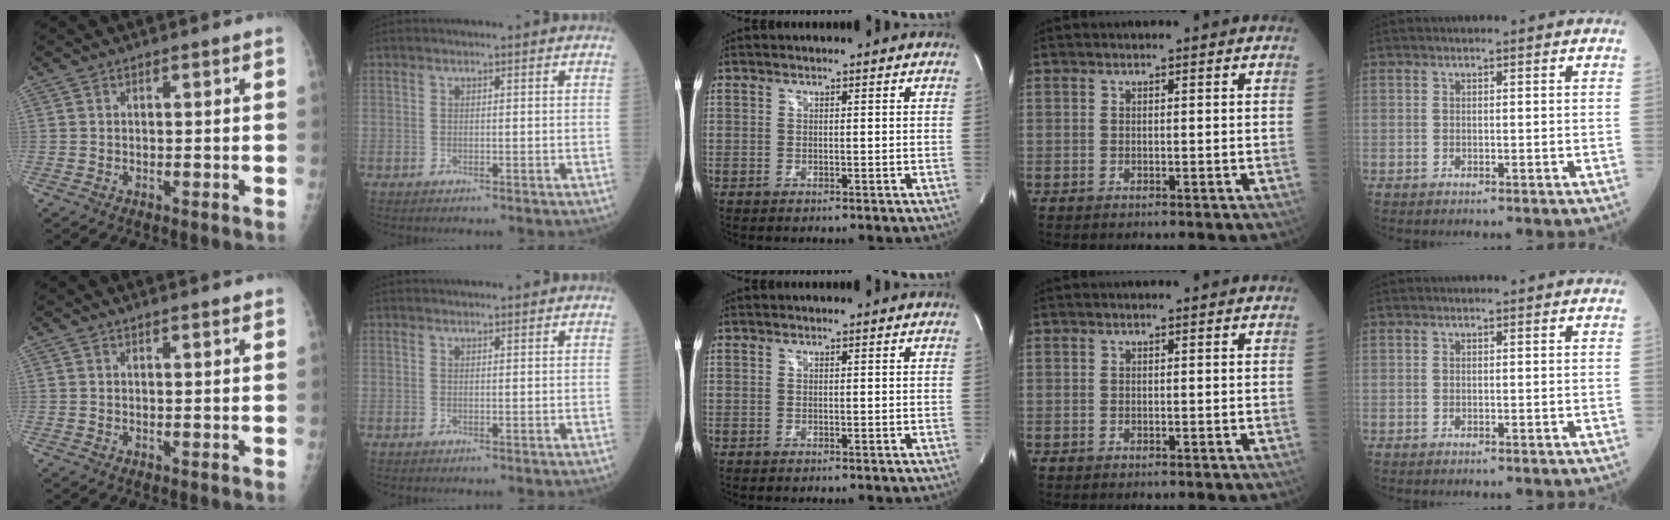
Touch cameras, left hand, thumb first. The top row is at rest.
{"thumb": {"total": 2.2, "force": [2.0, 0.3, 0.8], "torque": [-0.003, -0.003, 0.022]}, "index": {"total": 2.5, "force": [2.4, 0.3, 0.5], "torque": [-0.005, 0.020, 0.030]}}